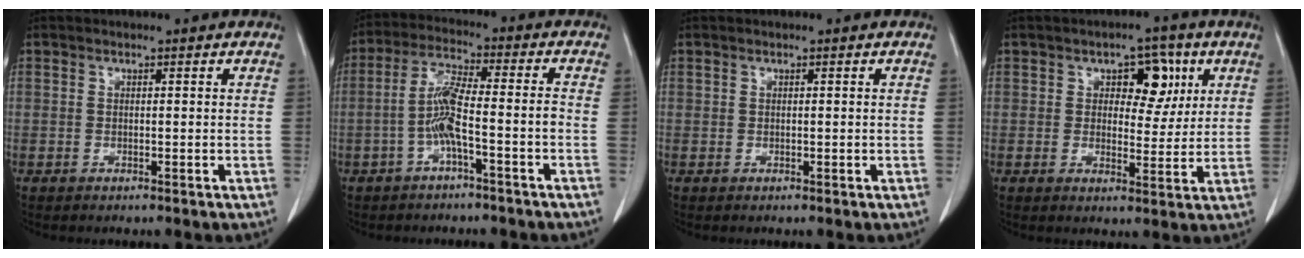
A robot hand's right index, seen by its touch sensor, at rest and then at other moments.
{"total": 6.8, "force": [-2.5, 0.5, 6.4], "torque": [-0.130, 0.020, -0.046]}
{"total": 0.0}
{"total": 6.8, "force": [2.6, 3.8, 5.0], "torque": [-0.060, 0.013, 0.037]}